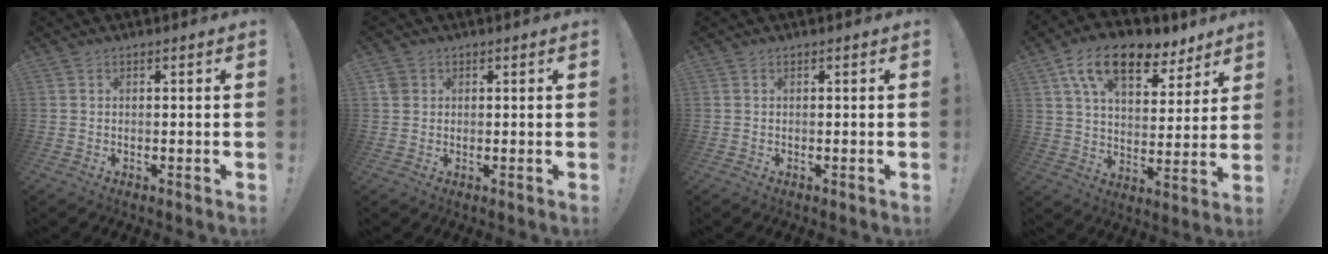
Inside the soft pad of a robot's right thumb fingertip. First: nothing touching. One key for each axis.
{"total": 3.0, "fx": 1.4, "fy": 2.5, "fz": 0.9, "tx": -0.012, "ty": 0.000, "tz": 0.028}
{"total": 0.0}
{"total": 16.7, "fx": 10.2, "fy": 8.6, "fz": 10.0, "tx": -0.168, "ty": -0.056, "tz": 0.181}